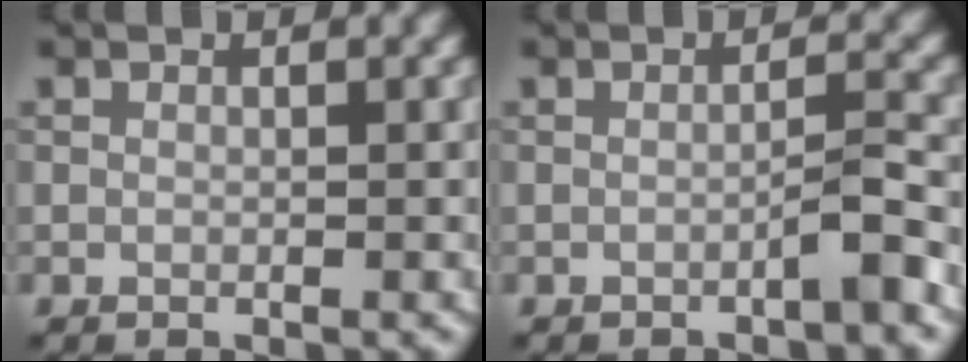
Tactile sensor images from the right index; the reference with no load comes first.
{"total": 1.9, "force": [-1.1, 0.0, 1.6], "torque": [-0.022, 0.013, -0.024]}